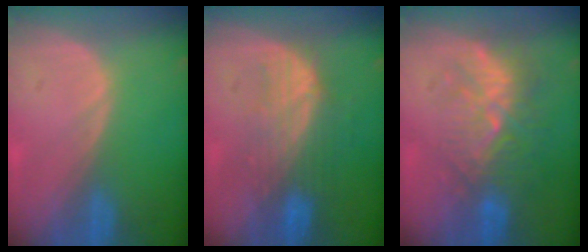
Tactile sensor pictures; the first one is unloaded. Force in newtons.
{"total": 7.2, "press": 7.0, "slide": 1.5}
{"total": 9.3, "press": 8.6, "slide": 3.6}